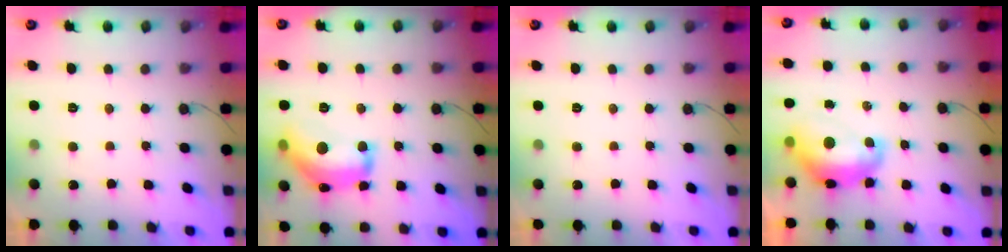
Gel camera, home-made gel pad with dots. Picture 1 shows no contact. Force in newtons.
{"total": 17.4, "press": 17.3, "slide": 1.1}
{"total": 0.0}
{"total": 10.9, "press": 10.9, "slide": 0.8}